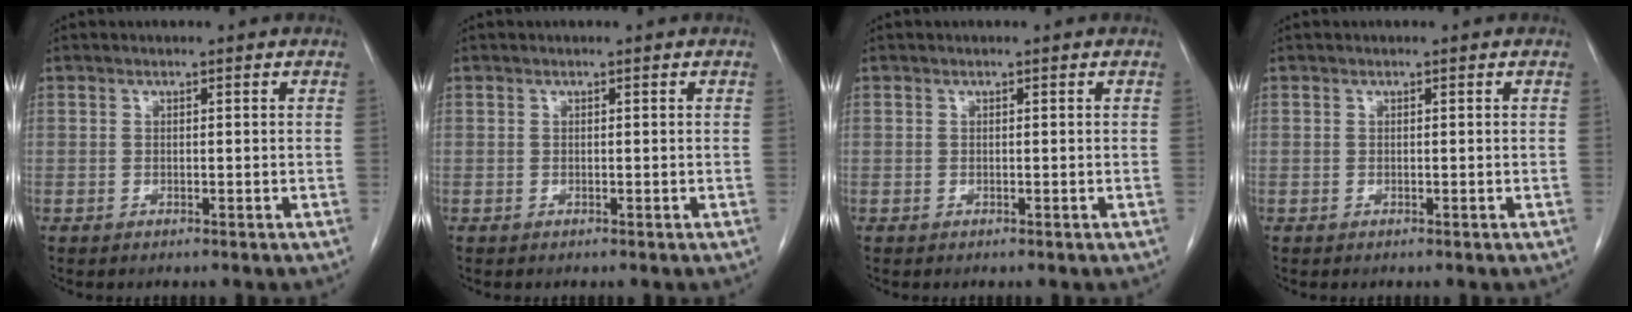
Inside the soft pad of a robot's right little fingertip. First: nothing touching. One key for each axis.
{"total": 0.0}
{"total": 0.0}
{"total": 0.0}